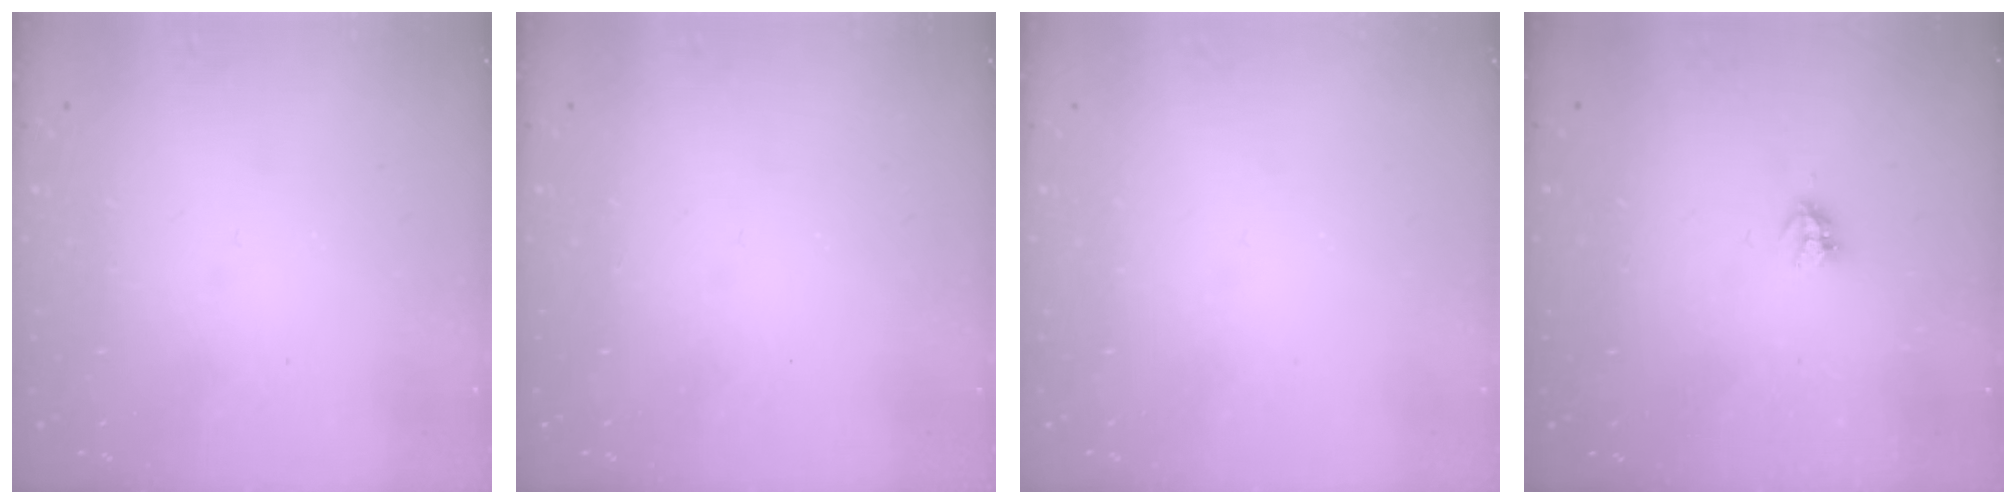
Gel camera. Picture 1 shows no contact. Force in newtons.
{"total": 0.0}
{"total": 0.0}
{"total": 3.6, "press": 3.6, "slide": 0.1}